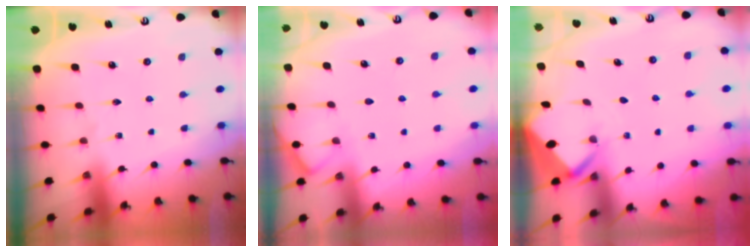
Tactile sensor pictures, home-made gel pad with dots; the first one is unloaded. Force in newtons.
{"total": 3.8, "press": 3.8, "slide": 0.5}
{"total": 2.8, "press": 2.8, "slide": 0.2}